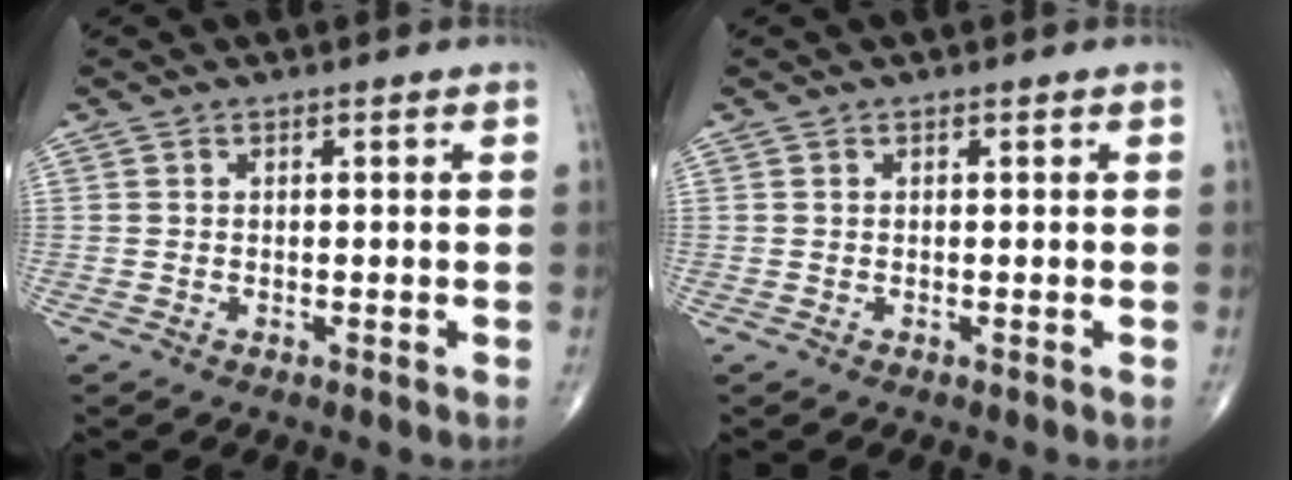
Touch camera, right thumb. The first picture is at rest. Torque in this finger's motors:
{"motor_torque": [-0.23, 0.18, 0.00, 0.00, 0.00]}